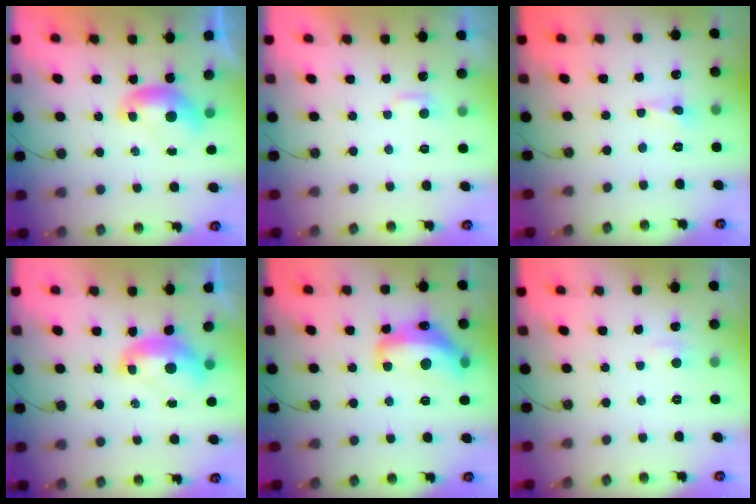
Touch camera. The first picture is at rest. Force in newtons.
{"total": 2.0, "press": 2.0, "slide": 0.4}
{"total": 0.9, "press": 0.8, "slide": 0.2}
{"total": 2.1, "press": 2.0, "slide": 0.6}
{"total": 11.0, "press": 11.0, "slide": 0.8}
{"total": 2.1, "press": 2.0, "slide": 0.5}